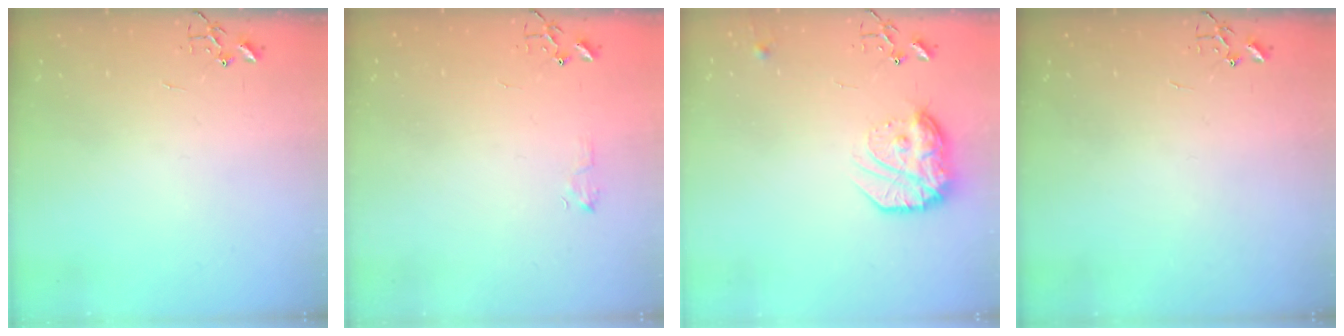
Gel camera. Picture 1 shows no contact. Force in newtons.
{"total": 5.5, "press": 5.4, "slide": 0.8}
{"total": 16.9, "press": 16.8, "slide": 1.4}
{"total": 0.0}